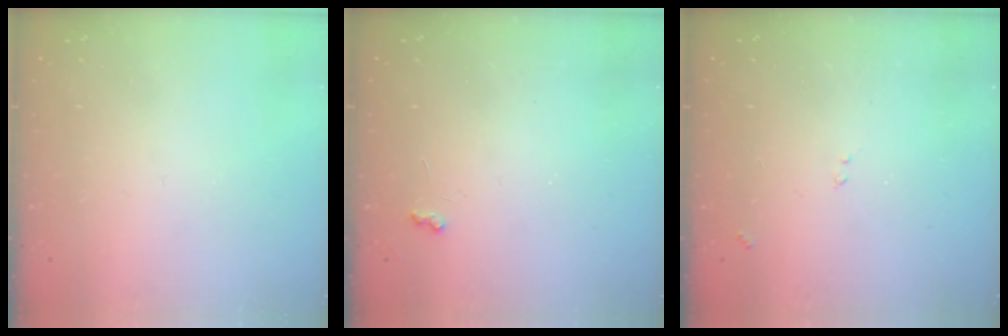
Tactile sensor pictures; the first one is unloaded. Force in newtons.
{"total": 3.1, "press": 3.0, "slide": 0.4}
{"total": 7.3, "press": 7.3, "slide": 0.8}